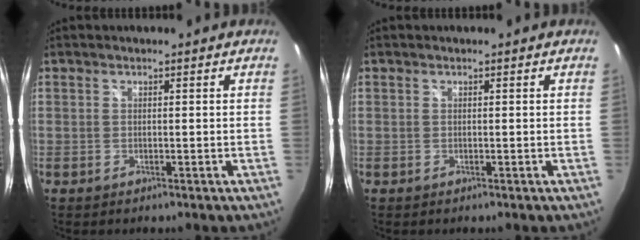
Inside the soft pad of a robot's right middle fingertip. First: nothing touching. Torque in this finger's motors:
{"motor_torque": [-0.05, -0.05, 0.00, 0.00]}